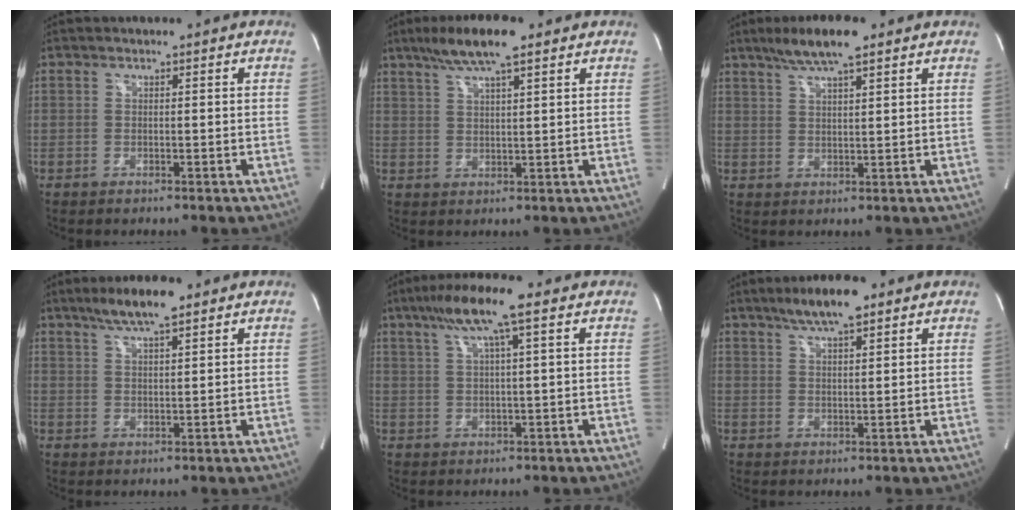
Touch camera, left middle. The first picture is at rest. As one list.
[{"total": 8.2, "force": [5.6, 1.0, 5.9], "torque": [-0.110, 0.016, 0.096]}, {"total": 7.4, "force": [5.3, 0.9, 5.1], "torque": [-0.096, 0.013, 0.091]}, {"total": 6.7, "force": [4.8, 0.8, 4.6], "torque": [-0.086, 0.009, 0.084]}, {"total": 8.9, "force": [5.0, 0.2, 7.3], "torque": [-0.136, 0.024, 0.087]}, {"total": 7.1, "force": [5.0, 1.2, 4.8], "torque": [-0.090, 0.008, 0.086]}]